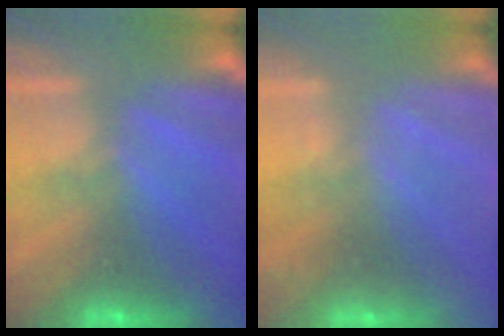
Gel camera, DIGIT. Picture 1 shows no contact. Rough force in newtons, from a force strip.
{"total": 2.2}